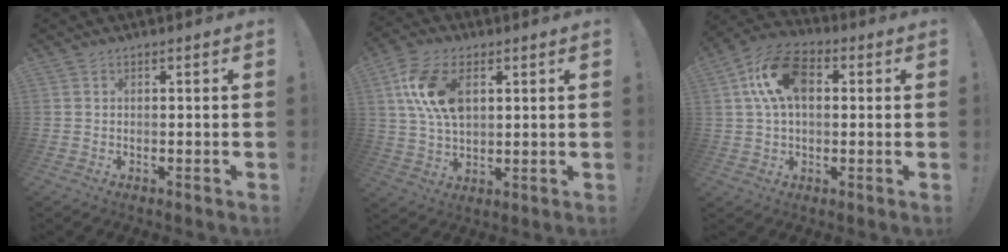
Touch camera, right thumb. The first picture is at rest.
{"total": 13.8, "force": [4.5, 8.2, 10.1], "torque": [-0.189, -0.005, 0.086]}
{"total": 15.3, "force": [3.7, 9.5, 11.4], "torque": [-0.206, 0.007, 0.067]}